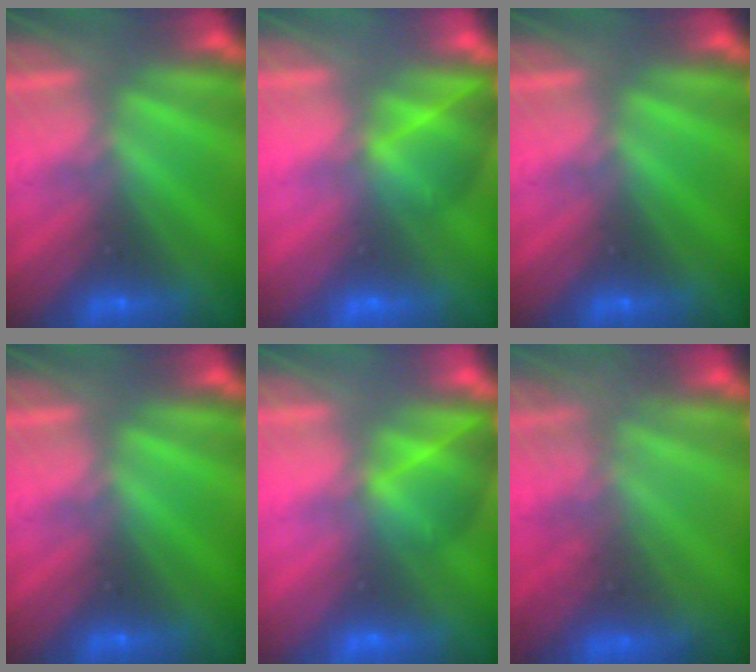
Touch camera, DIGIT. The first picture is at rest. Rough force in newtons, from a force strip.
{"total": 2.9}
{"total": 0.0}
{"total": 0.0}
{"total": 2.9}
{"total": 9.6}